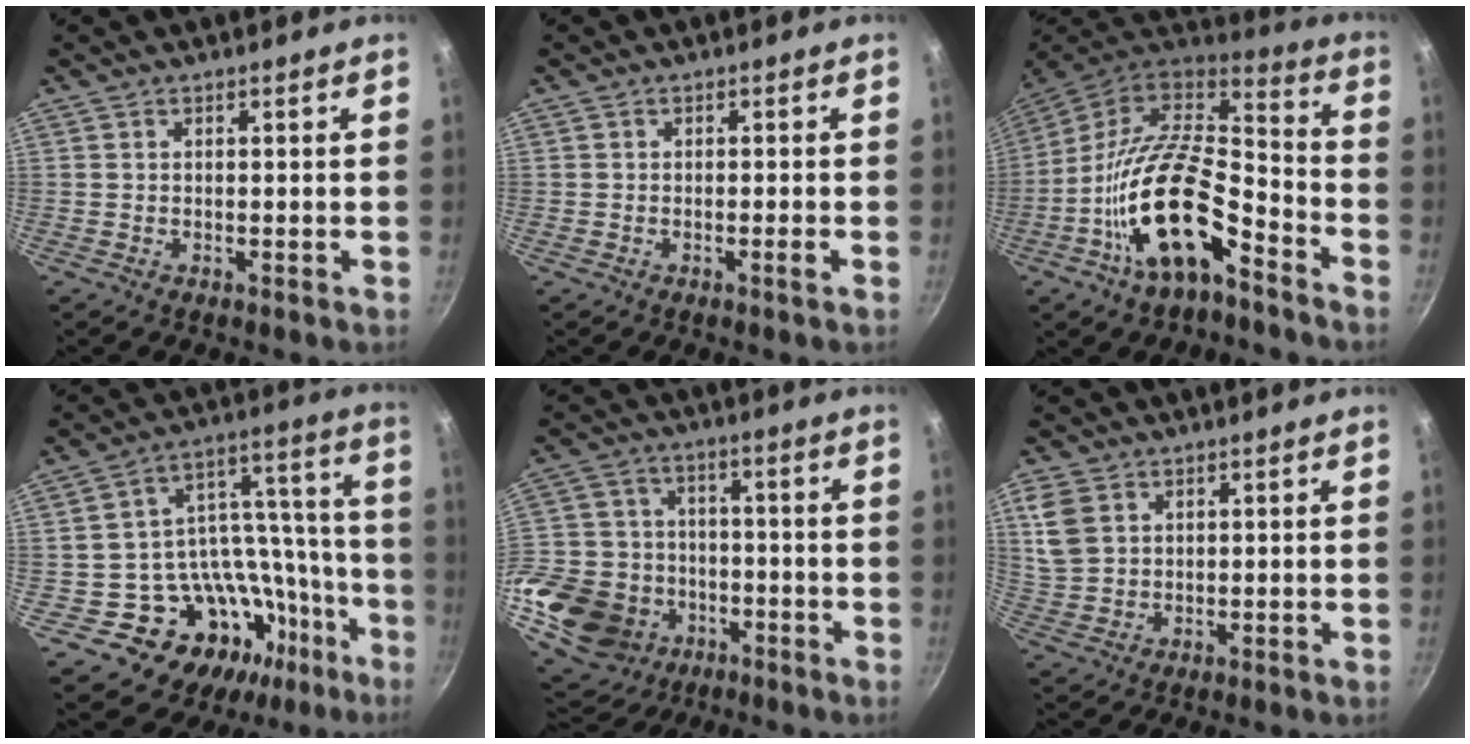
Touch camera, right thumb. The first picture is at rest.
{"total": 1.3, "force": [-0.7, 0.0, 1.1], "torque": [-0.020, 0.007, -0.010]}
{"total": 22.3, "force": [-9.3, 9.8, 17.8], "torque": [-0.306, 0.052, -0.181]}
{"total": 22.1, "force": [-11.8, 15.1, 11.0], "torque": [-0.091, 0.105, -0.180]}
{"total": 22.3, "force": [-8.3, 17.7, 10.7], "torque": [-0.220, 0.038, -0.130]}
{"total": 6.9, "force": [2.7, 5.1, 3.8], "torque": [-0.064, -0.007, 0.062]}